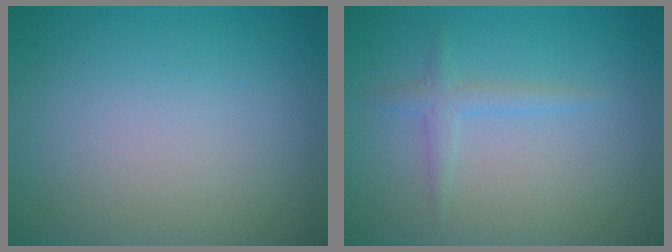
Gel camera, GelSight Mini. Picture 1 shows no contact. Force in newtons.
{"total": 1.5, "press": 1.4, "slide": 0.2}